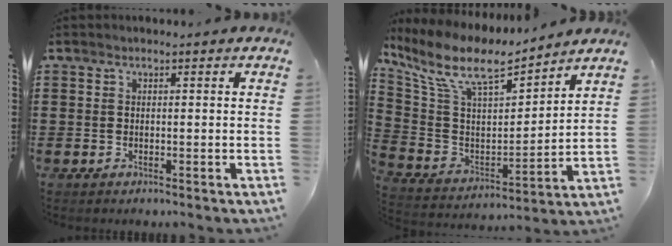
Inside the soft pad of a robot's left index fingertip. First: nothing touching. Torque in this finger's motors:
{"motor_torque": [2.14, 0.00, 0.49, 0.21]}